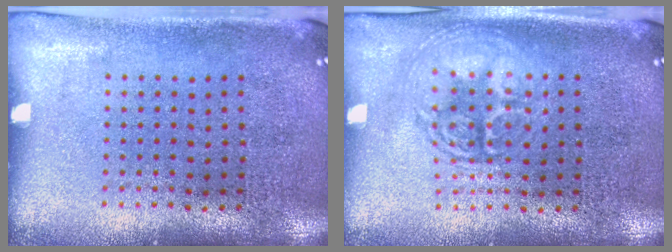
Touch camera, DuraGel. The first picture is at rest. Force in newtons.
{"total": 1.7, "press": 1.7, "slide": 0.3}